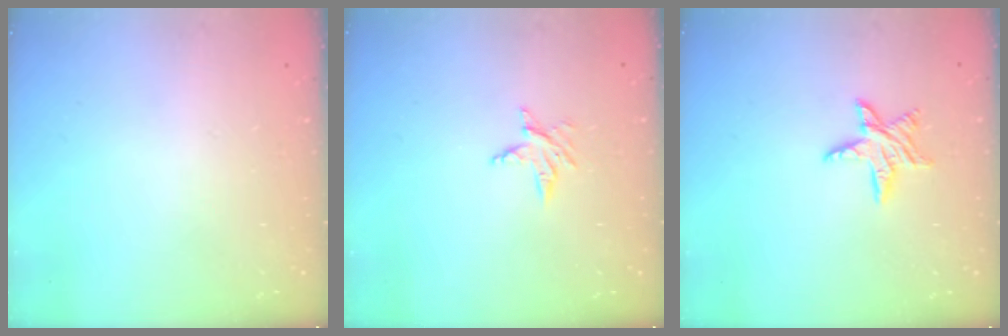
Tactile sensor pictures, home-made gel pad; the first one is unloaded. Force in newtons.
{"total": 3.6, "press": 3.5, "slide": 0.5}
{"total": 8.0, "press": 8.0, "slide": 0.5}